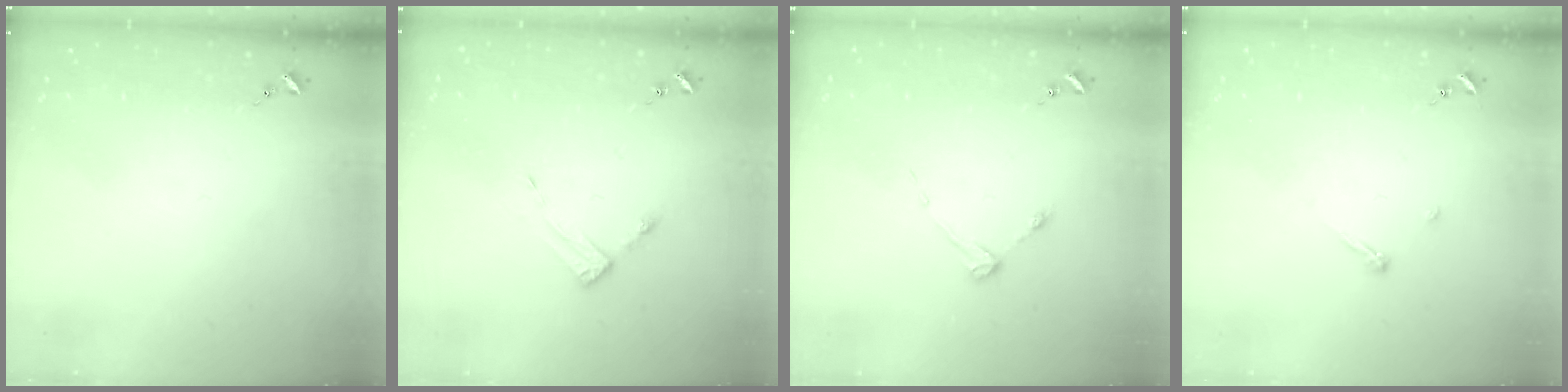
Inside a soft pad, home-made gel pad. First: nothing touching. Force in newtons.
{"total": 3.7, "press": 3.7, "slide": 0.1}
{"total": 3.1, "press": 3.1, "slide": 0.4}
{"total": 3.4, "press": 3.4, "slide": 0.4}